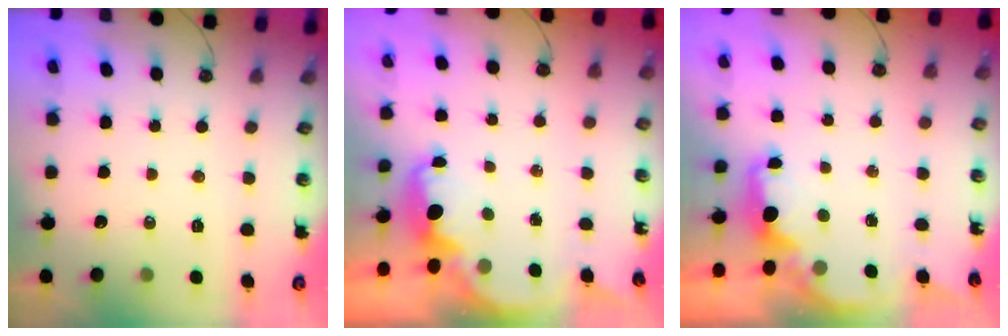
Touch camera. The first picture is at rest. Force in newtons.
{"total": 2.7, "press": 2.6, "slide": 0.6}
{"total": 2.3, "press": 2.2, "slide": 0.8}